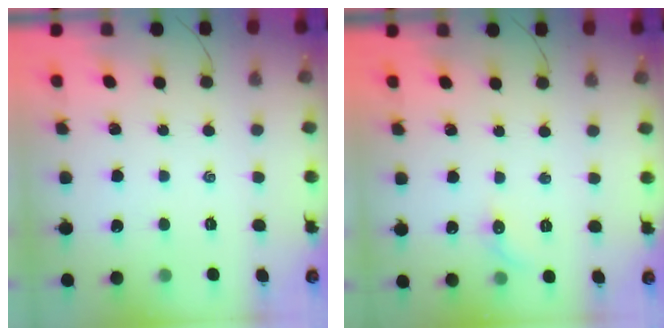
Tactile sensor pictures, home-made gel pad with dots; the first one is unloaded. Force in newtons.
{"total": 5.3, "press": 5.0, "slide": 1.8}